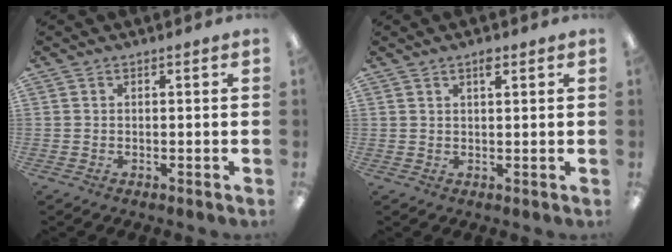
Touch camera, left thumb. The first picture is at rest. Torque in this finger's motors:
{"motor_torque": [-0.05, 0.02, -0.42, 0.15, -0.01]}